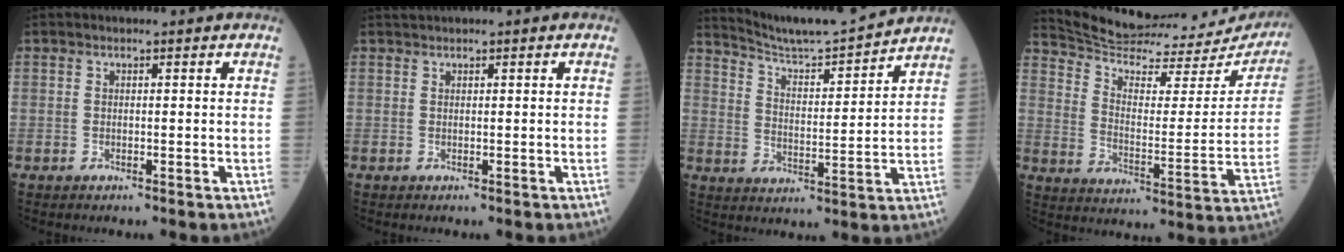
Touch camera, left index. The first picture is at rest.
{"total": 0.9, "force": [0.8, -0.2, 0.4], "torque": [-0.010, 0.015, 0.021]}
{"total": 12.5, "force": [12.1, -1.4, 2.5], "torque": [-0.058, -0.007, 0.197]}
{"total": 25.3, "force": [24.4, 3.8, 5.6], "torque": [-0.095, -0.070, 0.320]}